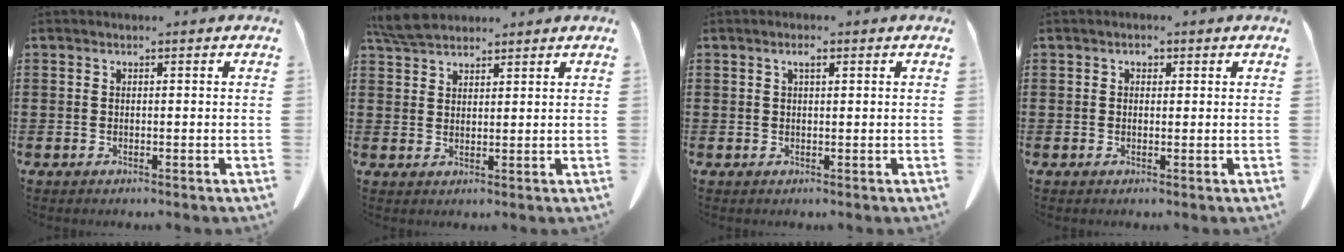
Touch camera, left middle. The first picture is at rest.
{"total": 4.6, "force": [4.2, 1.2, 1.7], "torque": [-0.045, -0.004, 0.082]}
{"total": 1.5, "force": [0.6, 0.4, 1.3], "torque": [-0.027, 0.002, 0.011]}
{"total": 1.0, "force": [0.4, 0.8, 0.6], "torque": [-0.015, 0.005, 0.007]}